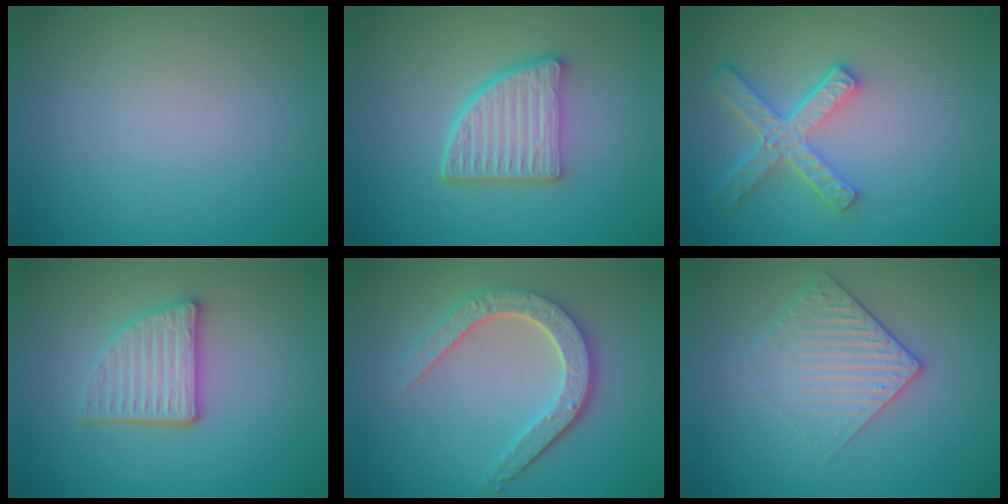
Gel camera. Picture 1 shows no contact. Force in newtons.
{"total": 4.9, "press": 3.8, "slide": 3.1}
{"total": 4.7, "press": 3.5, "slide": 3.1}
{"total": 3.8, "press": 3.1, "slide": 2.1}
{"total": 4.7, "press": 3.6, "slide": 2.9}
{"total": 3.0, "press": 2.6, "slide": 1.4}